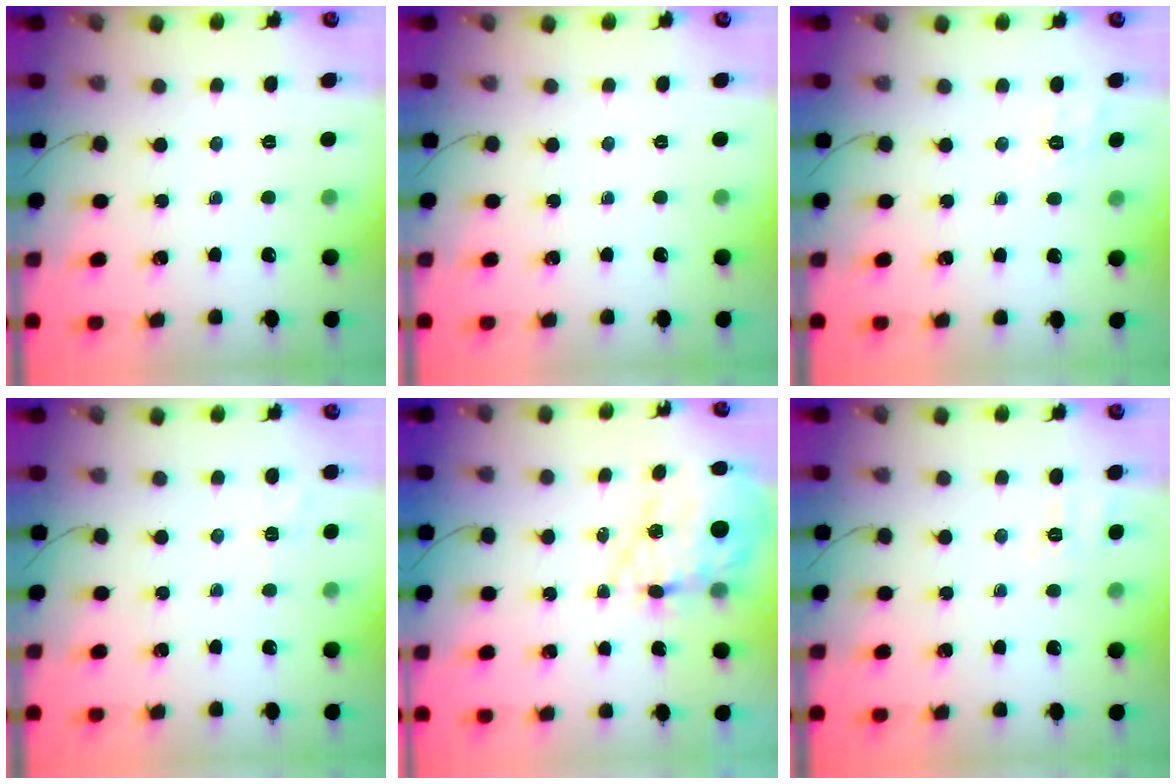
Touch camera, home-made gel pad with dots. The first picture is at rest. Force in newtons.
{"total": 0.0}
{"total": 2.0, "press": 0.1, "slide": 2.0}
{"total": 2.0, "press": 1.4, "slide": 1.4}
{"total": 18.7, "press": 18.3, "slide": 4.2}
{"total": 2.4, "press": 1.1, "slide": 2.1}